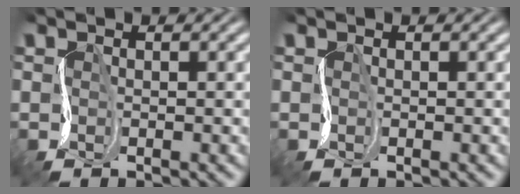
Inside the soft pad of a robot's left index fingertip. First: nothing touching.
{"total": 0.0}